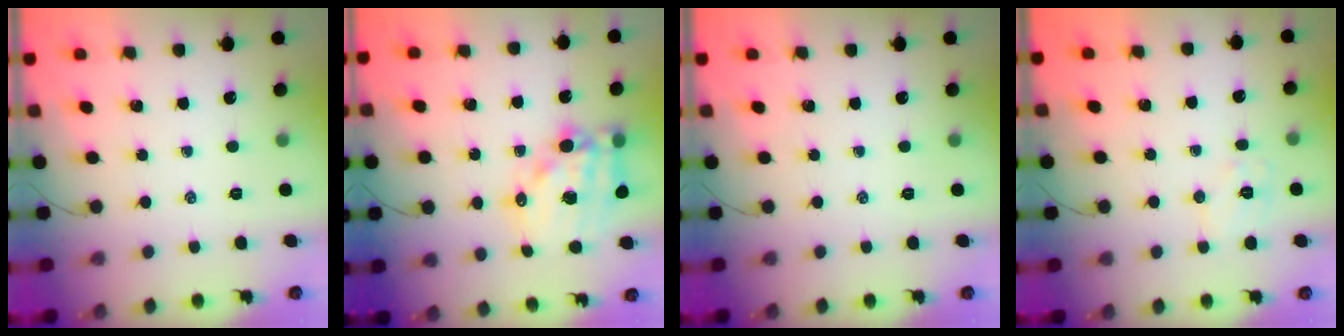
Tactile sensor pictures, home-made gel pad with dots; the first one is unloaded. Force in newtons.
{"total": 15.6, "press": 15.2, "slide": 3.3}
{"total": 0.0}
{"total": 6.4, "press": 6.4, "slide": 1.0}